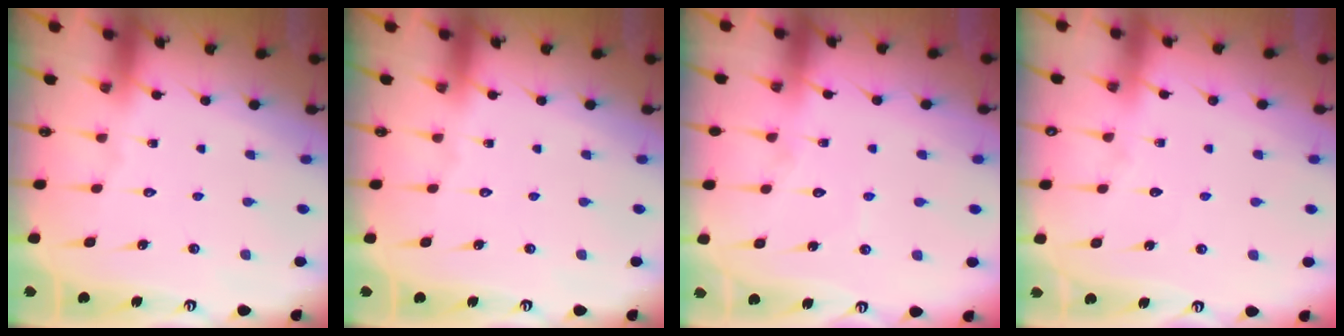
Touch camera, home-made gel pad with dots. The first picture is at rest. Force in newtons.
{"total": 0.0}
{"total": 3.9, "press": 3.9, "slide": 0.3}
{"total": 2.8, "press": 2.8, "slide": 0.4}